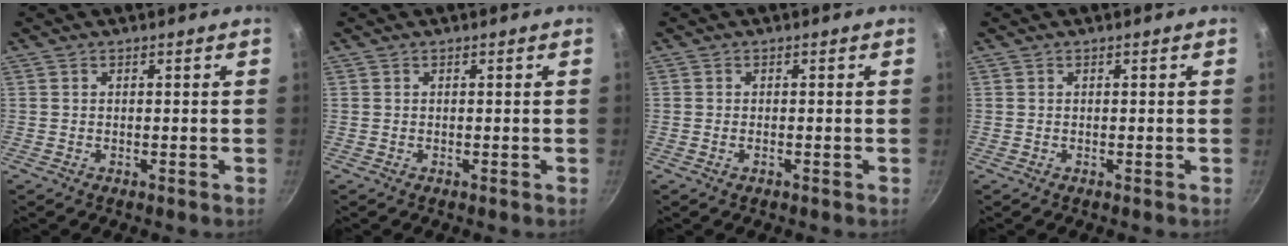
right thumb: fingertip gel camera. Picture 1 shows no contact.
{"total": 0.0}
{"total": 0.8, "force": [-0.4, 0.3, 0.5], "torque": [-0.011, 0.002, -0.009]}
{"total": 0.0}